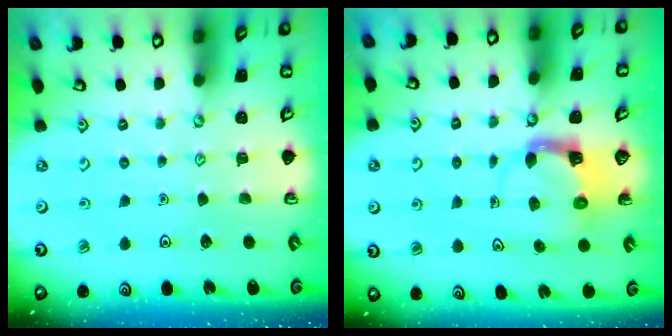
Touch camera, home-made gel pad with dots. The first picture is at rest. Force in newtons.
{"total": 3.8, "press": 3.7, "slide": 0.6}